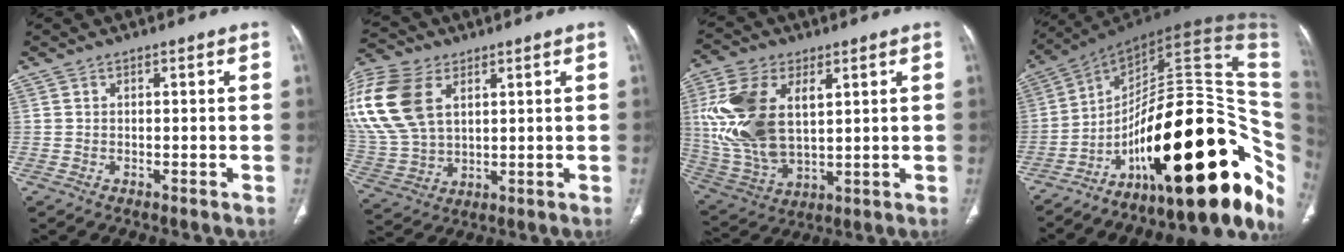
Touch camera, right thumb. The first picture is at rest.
{"total": 23.3, "force": [8.3, 15.3, 15.5], "torque": [-0.381, 0.012, 0.167]}
{"total": 18.5, "force": [4.5, 10.7, 14.4], "torque": [-0.292, -0.012, 0.094]}
{"total": 36.4, "force": [-9.0, 14.4, 32.2], "torque": [-0.356, 0.075, -0.131]}